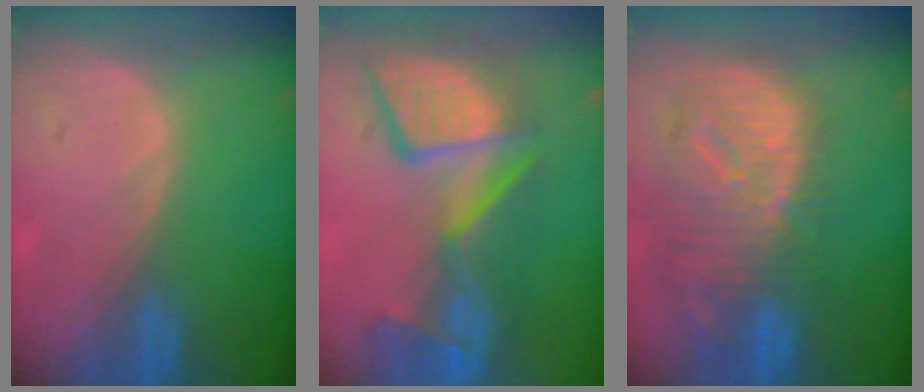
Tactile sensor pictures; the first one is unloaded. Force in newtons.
{"total": 13.2, "press": 11.2, "slide": 6.9}
{"total": 12.5, "press": 10.8, "slide": 6.4}